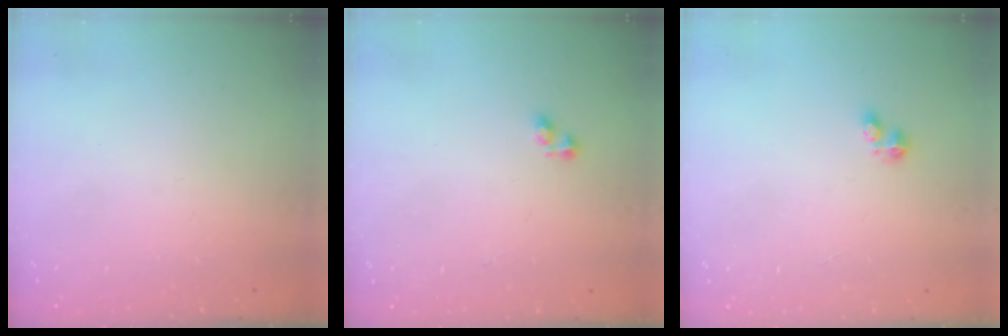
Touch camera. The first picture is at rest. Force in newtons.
{"total": 2.4, "press": 2.3, "slide": 0.6}
{"total": 3.2, "press": 3.2, "slide": 0.4}